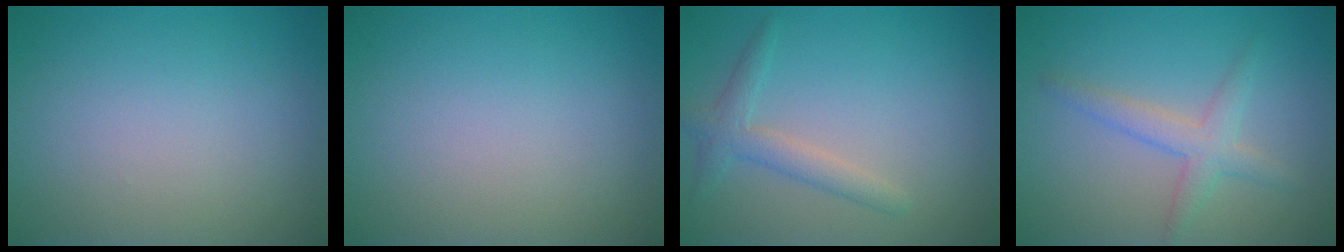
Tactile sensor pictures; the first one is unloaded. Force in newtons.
{"total": 0.0}
{"total": 2.3, "press": 2.3, "slide": 0.1}
{"total": 2.6, "press": 2.6, "slide": 0.2}